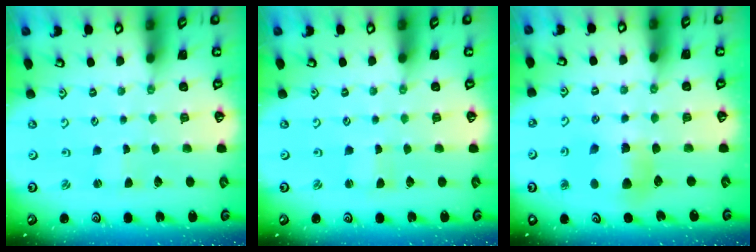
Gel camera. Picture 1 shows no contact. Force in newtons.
{"total": 0.7, "press": 0.7, "slide": 0.1}
{"total": 7.5, "press": 7.4, "slide": 1.1}